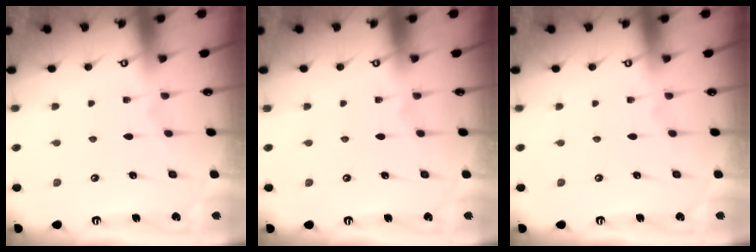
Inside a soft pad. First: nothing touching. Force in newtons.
{"total": 0.0}
{"total": 0.0}